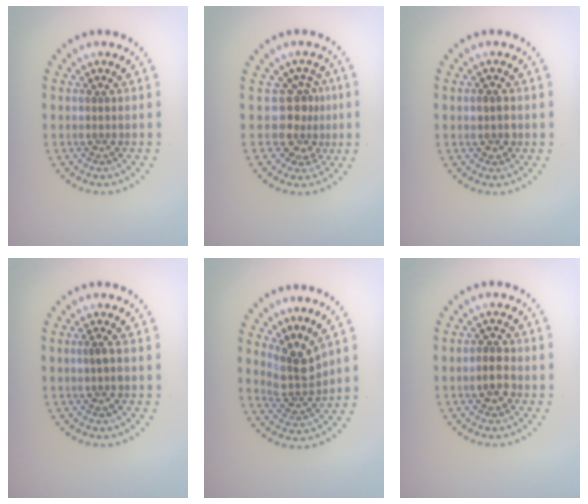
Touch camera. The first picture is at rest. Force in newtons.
{"total": 3.0, "press": 2.3, "slide": 2.0}
{"total": 1.5, "press": 1.4, "slide": 0.4}
{"total": 1.1, "press": 1.1, "slide": 0.4}
{"total": 3.2, "press": 2.3, "slide": 2.3}
{"total": 2.4, "press": 2.3, "slide": 0.5}